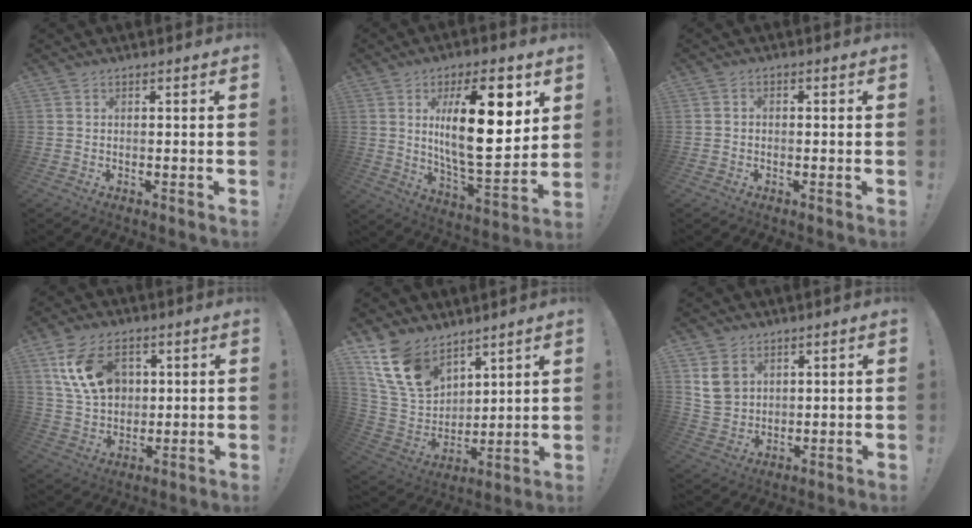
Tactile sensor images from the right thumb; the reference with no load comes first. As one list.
[{"total": 21.5, "force": [6.1, 7.5, 19.2], "torque": [-0.310, -0.028, 0.082]}, {"total": 1.2, "force": [-0.8, 0.7, 0.6], "torque": [-0.009, 0.005, -0.014]}, {"total": 14.7, "force": [5.7, 10.0, 9.1], "torque": [-0.174, -0.010, 0.111]}, {"total": 16.0, "force": [10.9, 9.6, 6.9], "torque": [-0.143, -0.062, 0.214]}, {"total": 8.2, "force": [4.4, 6.3, 2.9], "torque": [-0.049, -0.018, 0.091]}]